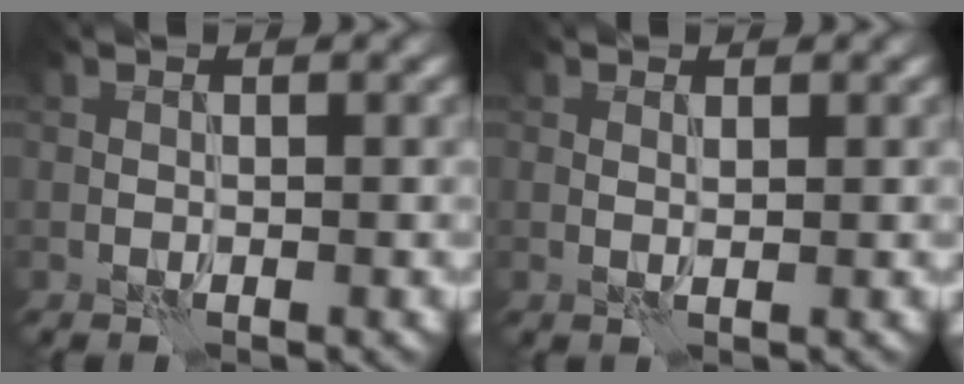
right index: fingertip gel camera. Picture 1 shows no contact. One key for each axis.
{"total": 0.7, "fx": 0.4, "fy": 0.1, "fz": 0.5, "tx": -0.010, "ty": -0.001, "tz": 0.006}